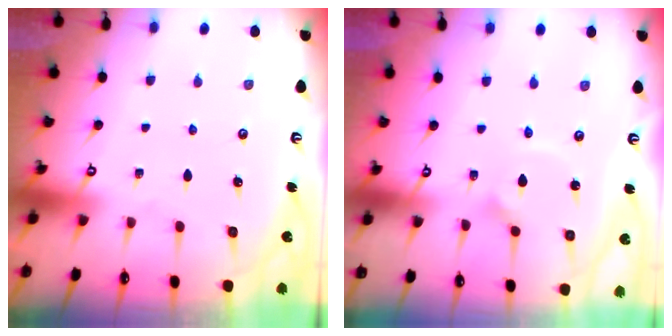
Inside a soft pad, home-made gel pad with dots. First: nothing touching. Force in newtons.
{"total": 2.2, "press": 2.2, "slide": 0.1}